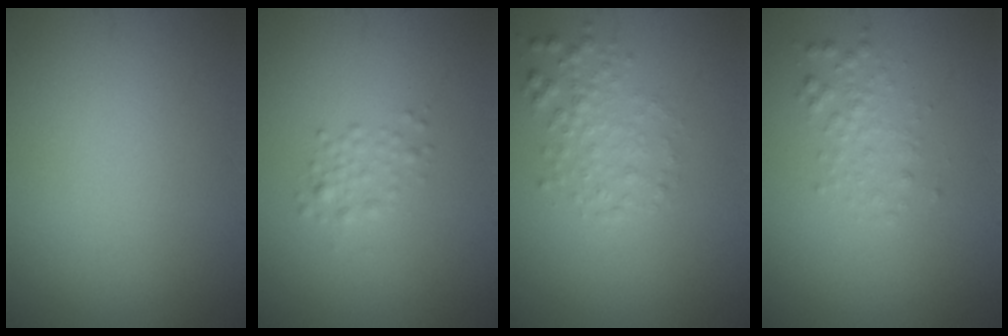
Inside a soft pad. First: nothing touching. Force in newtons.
{"total": 1.3, "press": 1.3, "slide": 0.0}
{"total": 2.1, "press": 2.1, "slide": 0.0}
{"total": 1.5, "press": 1.5, "slide": 0.0}